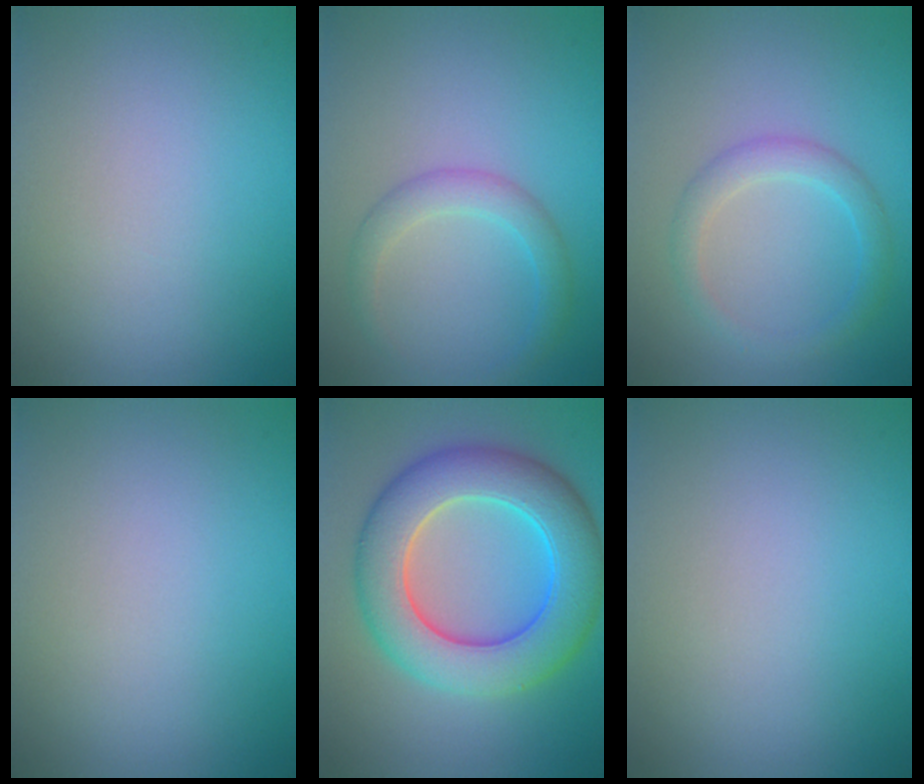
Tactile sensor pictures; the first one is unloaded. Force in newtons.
{"total": 2.4, "press": 2.4, "slide": 0.1}
{"total": 2.4, "press": 2.4, "slide": 0.1}
{"total": 0.0}
{"total": 9.4, "press": 9.4, "slide": 0.4}
{"total": 0.0}